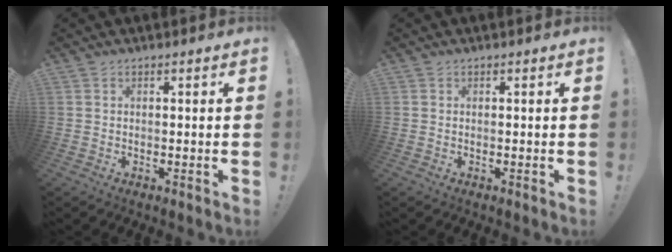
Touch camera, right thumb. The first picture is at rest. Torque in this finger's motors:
{"motor_torque": [0.30, 0.16, -0.08, 0.15, -0.01]}